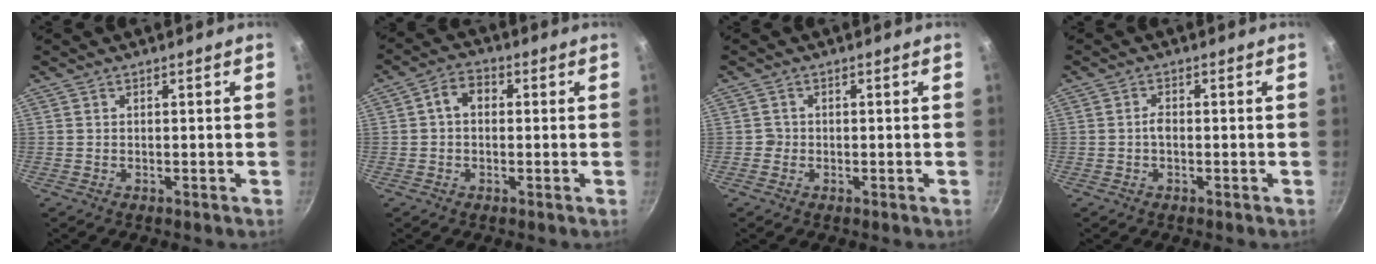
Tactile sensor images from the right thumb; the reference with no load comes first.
{"total": 4.5, "force": [0.4, 3.4, 3.0], "torque": [-0.039, 0.011, -0.003]}
{"total": 1.1, "force": [-0.4, 1.0, 0.1], "torque": [0.003, 0.003, -0.009]}
{"total": 1.6, "force": [-0.4, 0.9, 1.2], "torque": [-0.020, 0.009, -0.008]}